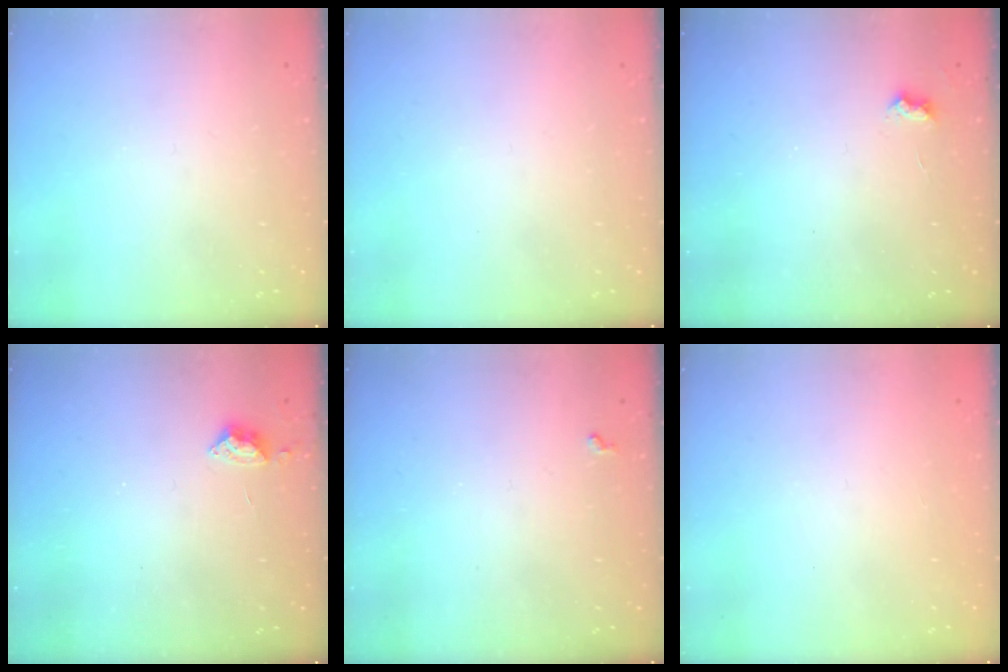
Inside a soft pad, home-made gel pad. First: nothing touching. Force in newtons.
{"total": 0.0}
{"total": 3.9, "press": 3.9, "slide": 0.5}
{"total": 4.7, "press": 4.6, "slide": 0.7}
{"total": 2.8, "press": 2.8, "slide": 0.5}
{"total": 1.1, "press": 1.0, "slide": 0.1}